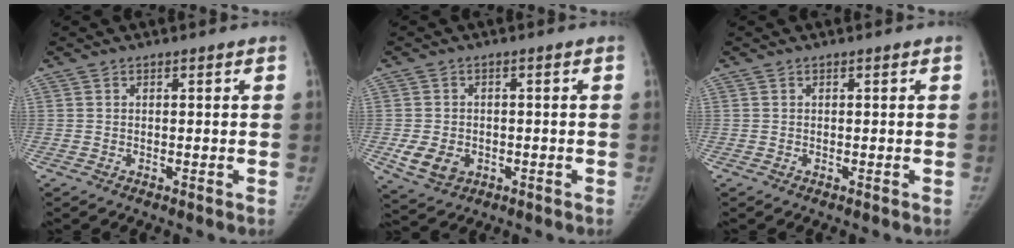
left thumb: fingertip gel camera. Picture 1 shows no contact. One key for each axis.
{"total": 6.1, "fx": -1.9, "fy": 4.7, "fz": 3.5, "tx": -0.055, "ty": 0.003, "tz": -0.023}
{"total": 0.0}